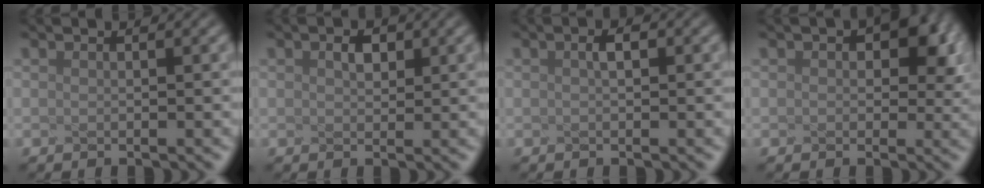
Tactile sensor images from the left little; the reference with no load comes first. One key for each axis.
{"total": 1.1, "fx": -0.7, "fy": -0.7, "fz": -0.5, "tx": -0.027, "ty": -0.007, "tz": 0.031}
{"total": 1.3, "fx": -1.0, "fy": -0.8, "fz": -0.1, "tx": -0.024, "ty": -0.003, "tz": 0.019}
{"total": 3.0, "fx": 0.6, "fy": 1.5, "fz": 2.6, "tx": -0.062, "ty": -0.008, "tz": 0.047}